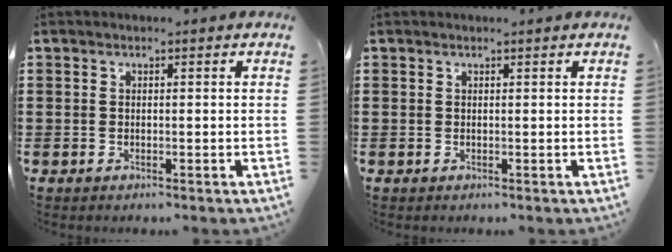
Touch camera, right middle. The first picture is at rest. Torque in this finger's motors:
{"motor_torque": [1.04, -1.10, -0.01, -0.01]}